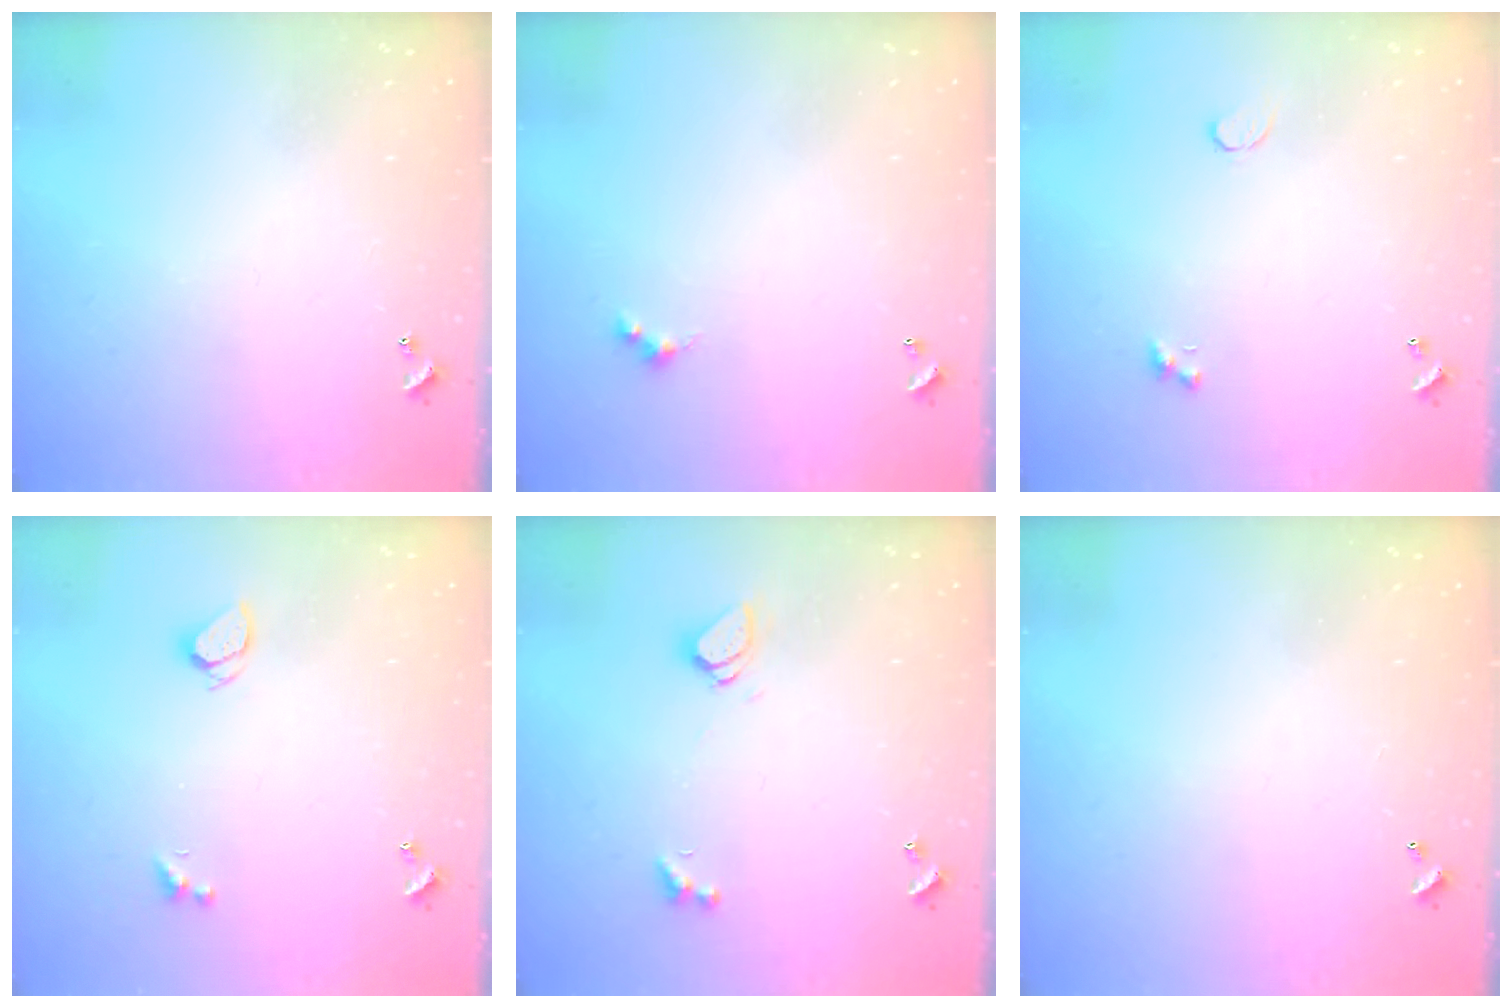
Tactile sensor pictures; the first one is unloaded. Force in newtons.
{"total": 1.5, "press": 1.4, "slide": 0.3}
{"total": 0.8, "press": 0.7, "slide": 0.4}
{"total": 1.9, "press": 1.8, "slide": 0.4}
{"total": 1.6, "press": 1.5, "slide": 0.4}
{"total": 2.8, "press": 2.8, "slide": 0.1}